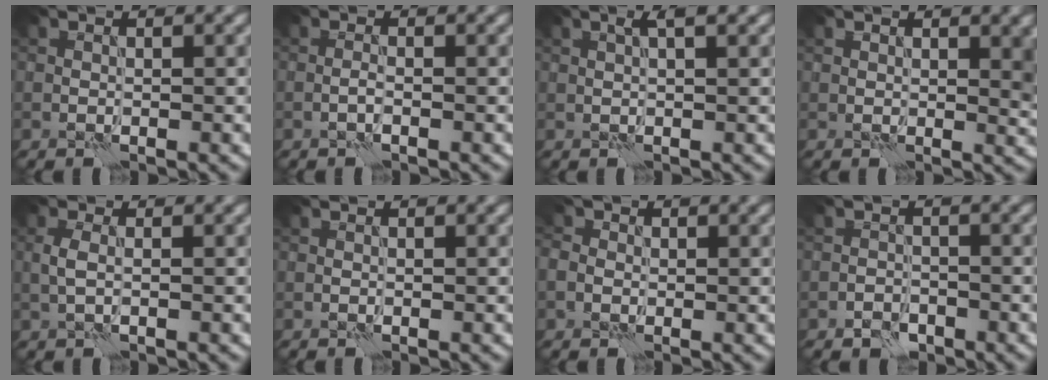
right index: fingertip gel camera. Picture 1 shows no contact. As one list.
[{"total": 0.8, "force": [-0.4, 0.0, 0.6], "torque": [-0.013, 0.003, -0.011]}, {"total": 2.0, "force": [1.0, 0.1, 1.7], "torque": [-0.026, -0.003, 0.015]}, {"total": 2.6, "force": [0.9, 1.1, 2.2], "torque": [-0.033, 0.000, 0.017]}, {"total": 1.4, "force": [0.0, 0.6, 1.3], "torque": [-0.032, 0.004, -0.002]}, {"total": 0.0}, {"total": 2.2, "force": [-0.2, 2.0, 0.9], "torque": [-0.008, 0.007, -0.011]}, {"total": 1.5, "force": [-1.1, 0.9, 0.5], "torque": [-0.003, 0.004, -0.023]}]